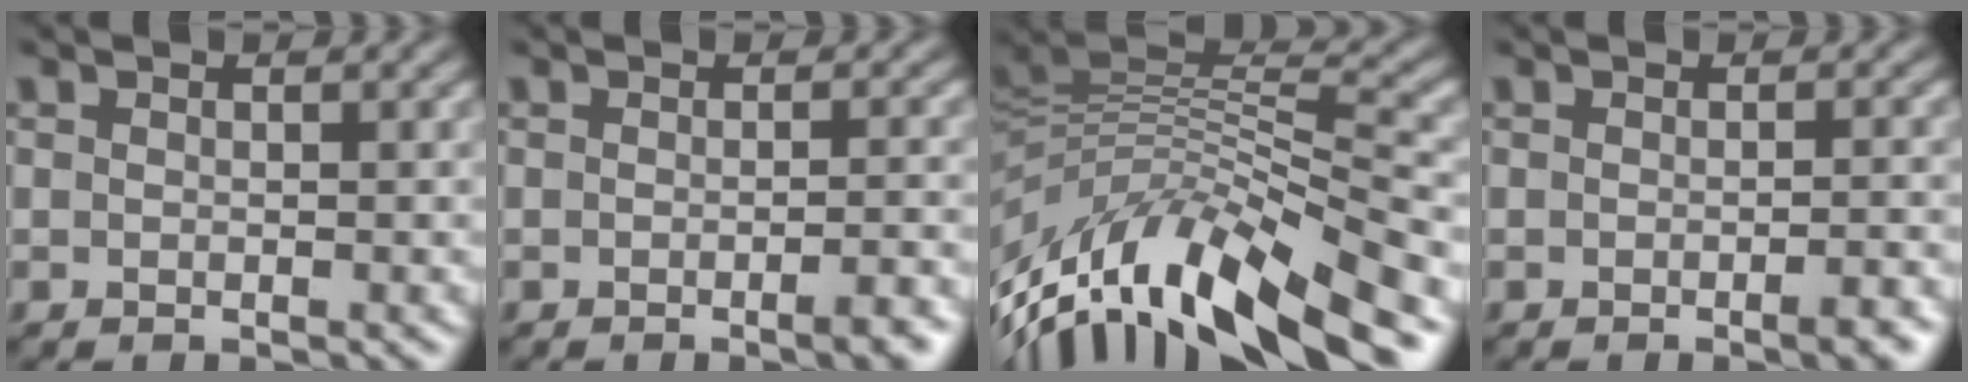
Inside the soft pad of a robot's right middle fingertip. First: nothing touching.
{"total": 2.8, "force": [-1.5, 0.6, 2.3], "torque": [-0.028, 0.006, -0.024]}
{"total": 12.0, "force": [-4.9, 4.2, 10.2], "torque": [-0.203, 0.026, -0.084]}
{"total": 2.7, "force": [-1.5, 0.6, 2.2], "torque": [-0.027, 0.007, -0.022]}